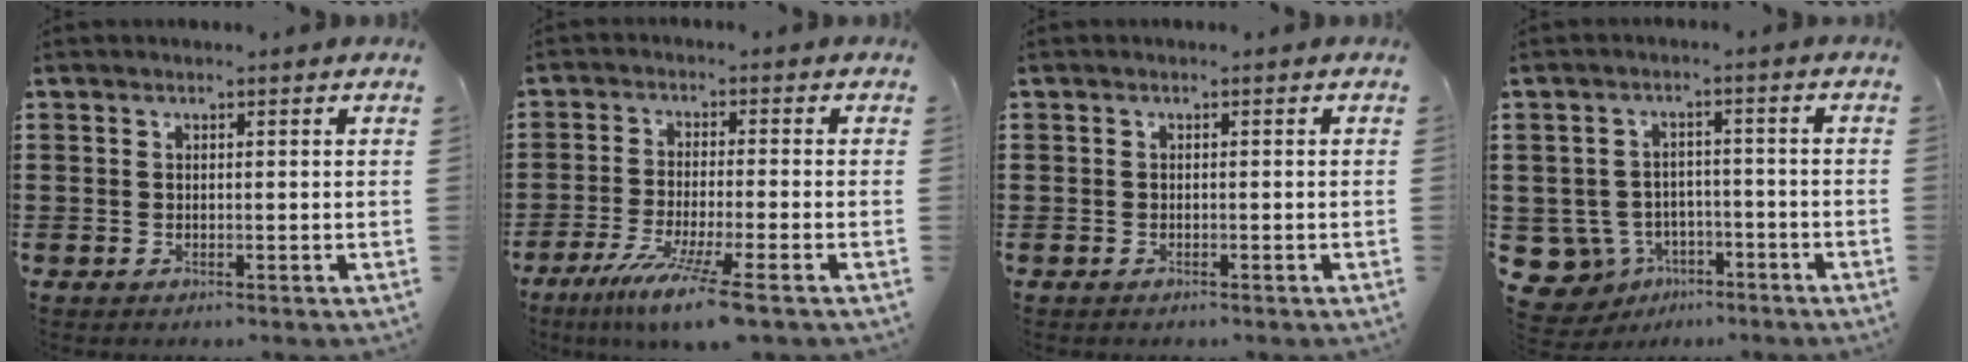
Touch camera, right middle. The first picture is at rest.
{"total": 8.0, "force": [-5.6, -0.2, 5.7], "torque": [-0.108, -0.016, -0.102]}
{"total": 0.5, "force": [-0.4, 0.3, -0.1], "torque": [0.002, 0.001, -0.009]}
{"total": 5.7, "force": [-3.5, 4.2, 1.6], "torque": [-0.064, 0.009, -0.070]}